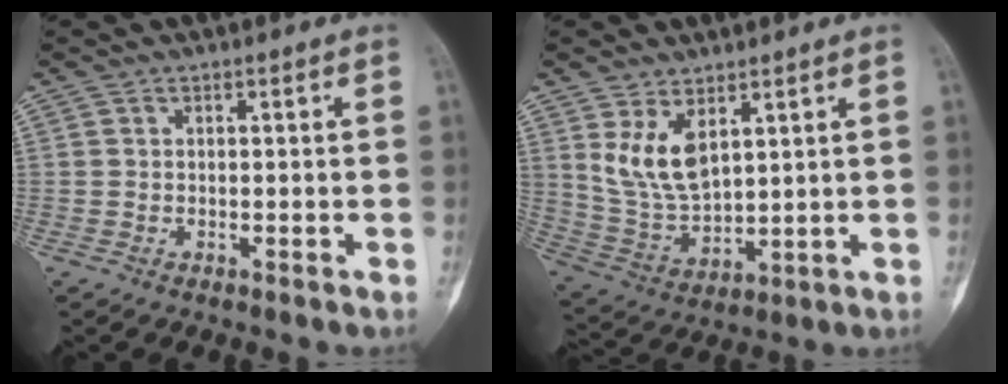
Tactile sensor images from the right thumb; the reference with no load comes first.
{"total": 9.8, "force": [4.3, 5.2, 7.1], "torque": [-0.126, -0.026, 0.104]}